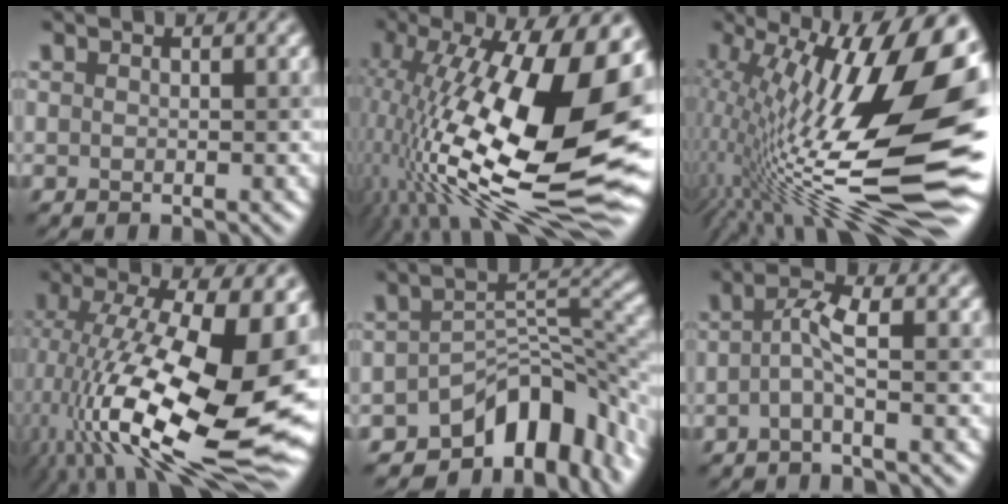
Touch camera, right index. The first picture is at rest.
{"total": 19.5, "force": [0.4, 8.5, 17.6], "torque": [-0.312, -0.003, 0.008]}
{"total": 18.3, "force": [0.6, 6.5, 17.1], "torque": [-0.289, 0.004, 0.011]}
{"total": 17.9, "force": [-1.7, 7.1, 16.4], "torque": [-0.295, -0.006, -0.026]}
{"total": 10.1, "force": [-6.4, 5.1, 6.0], "torque": [-0.058, 0.008, -0.106]}
{"total": 2.4, "force": [-0.4, 0.2, 2.3], "torque": [-0.045, 0.015, -0.010]}